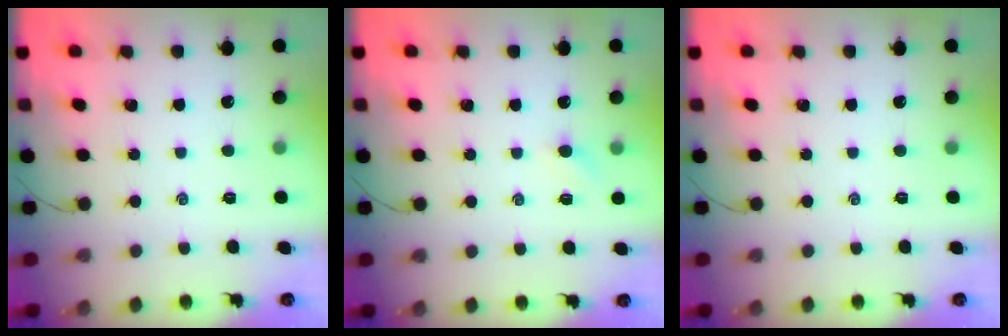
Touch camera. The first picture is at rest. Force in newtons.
{"total": 3.1, "press": 3.0, "slide": 1.0}
{"total": 0.0}